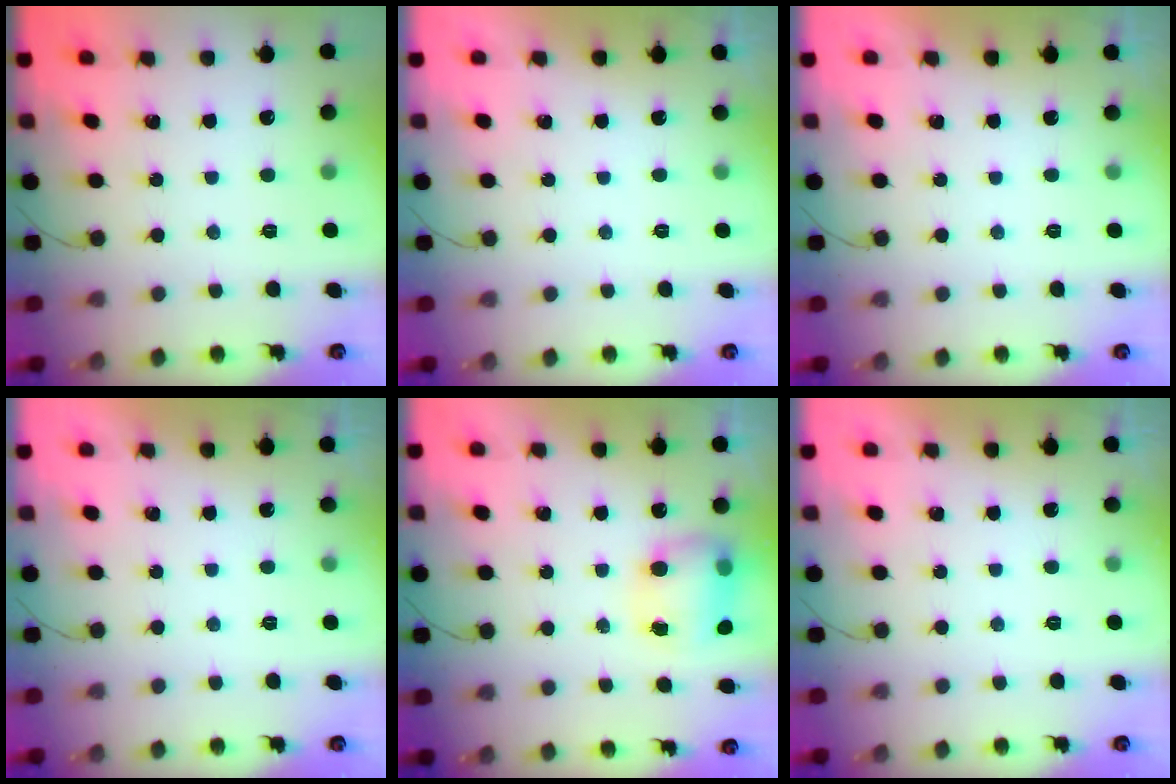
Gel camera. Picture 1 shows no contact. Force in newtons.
{"total": 0.0}
{"total": 0.0}
{"total": 0.0}
{"total": 8.3, "press": 8.2, "slide": 1.0}
{"total": 0.0}